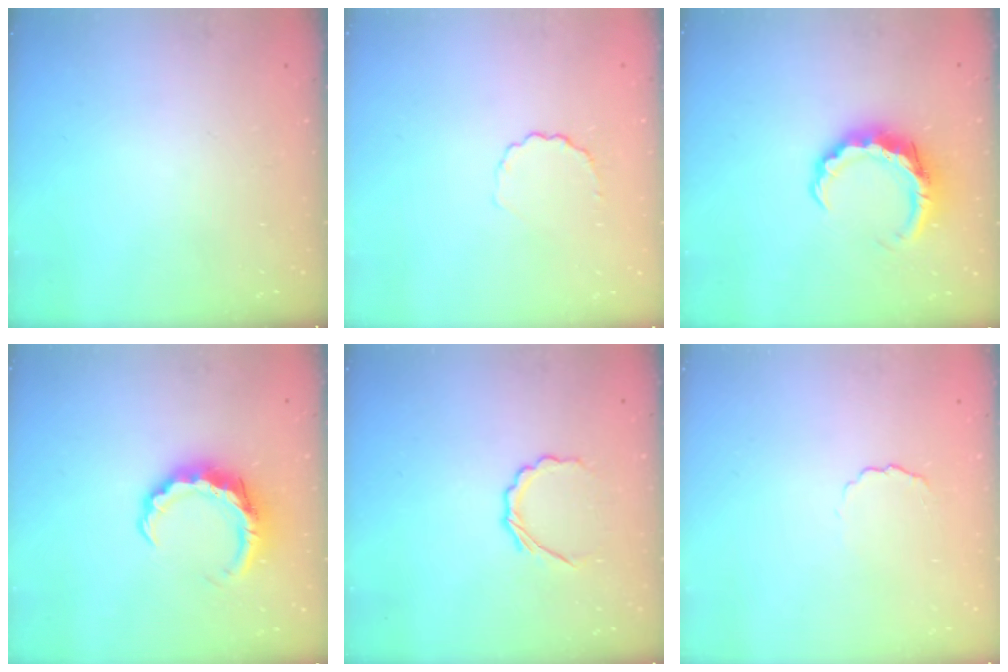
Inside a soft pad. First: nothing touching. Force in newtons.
{"total": 3.7, "press": 3.5, "slide": 1.3}
{"total": 8.2, "press": 8.1, "slide": 1.5}
{"total": 8.2, "press": 8.1, "slide": 1.5}
{"total": 5.1, "press": 4.9, "slide": 1.4}
{"total": 2.4, "press": 2.4, "slide": 0.5}